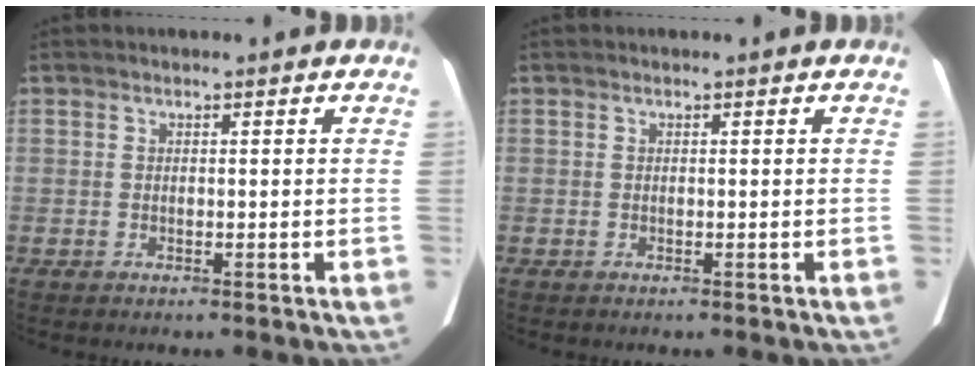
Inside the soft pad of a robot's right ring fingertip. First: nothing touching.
{"total": 0.0}